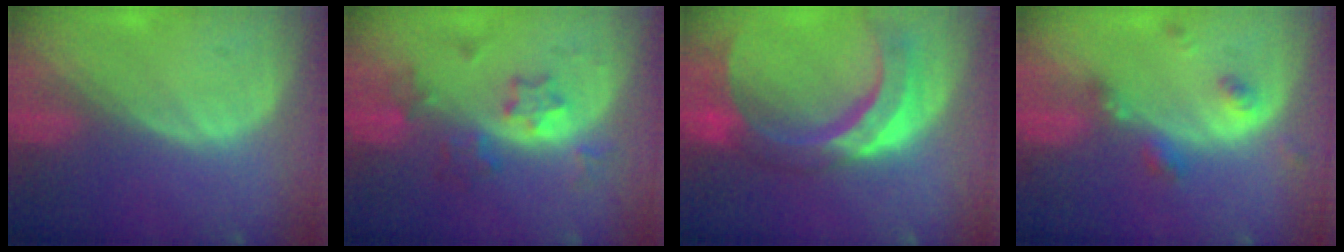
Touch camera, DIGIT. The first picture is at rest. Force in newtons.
{"total": 5.8, "press": 5.7, "slide": 1.4}
{"total": 11.6, "press": 9.8, "slide": 6.2}
{"total": 4.6, "press": 4.1, "slide": 2.0}